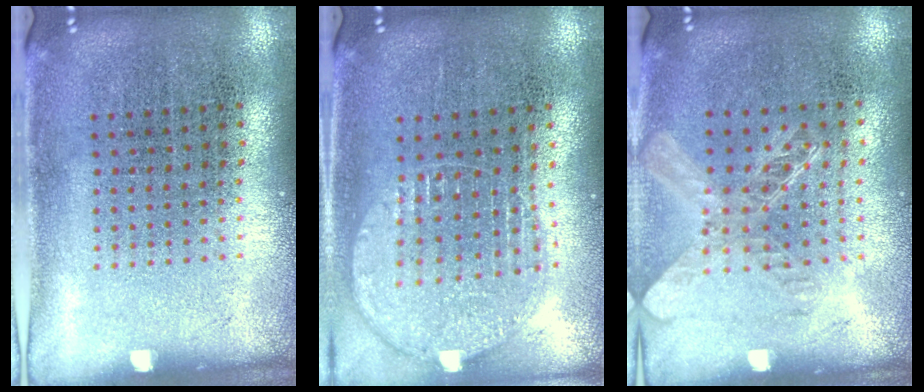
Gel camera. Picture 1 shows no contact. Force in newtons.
{"total": 1.3, "press": 1.2, "slide": 0.5}
{"total": 1.4, "press": 1.2, "slide": 0.6}